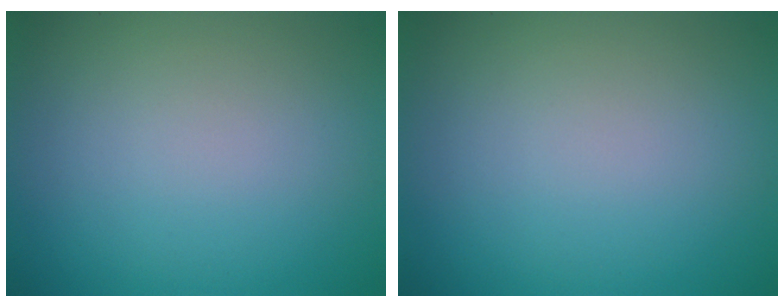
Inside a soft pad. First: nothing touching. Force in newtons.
{"total": 0.0}